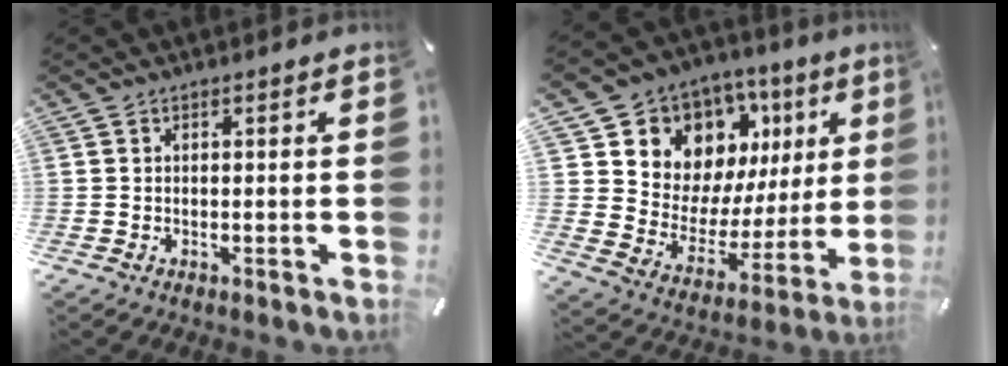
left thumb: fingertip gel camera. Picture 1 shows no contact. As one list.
[{"total": 10.6, "force": [6.2, 8.3, 2.1], "torque": [-0.031, -0.086, 0.117]}]